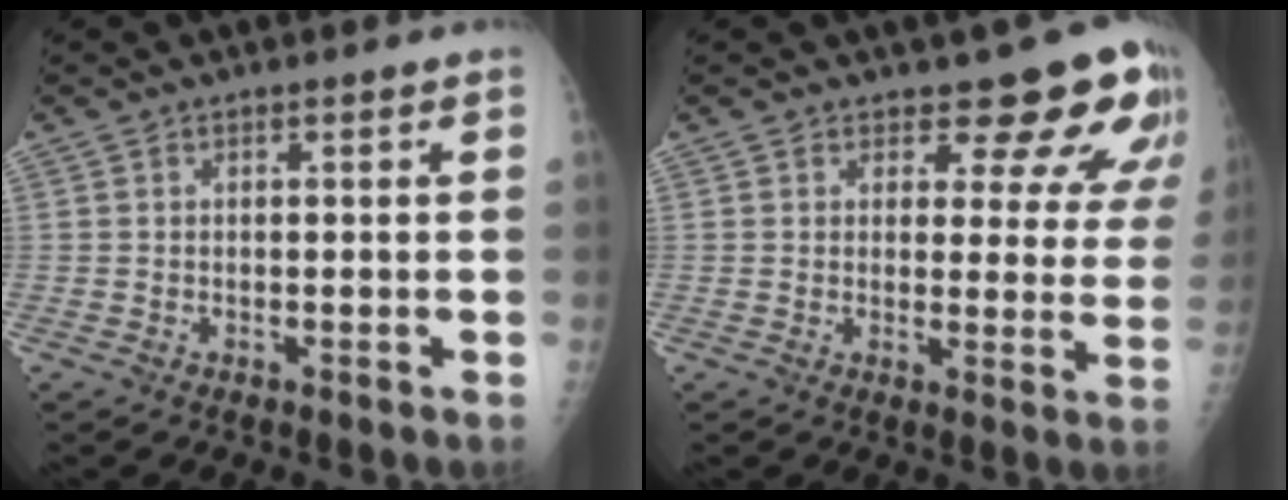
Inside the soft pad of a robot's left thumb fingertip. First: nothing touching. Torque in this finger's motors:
{"motor_torque": [0.22, 0.34, -0.03, -0.12, 0.04]}